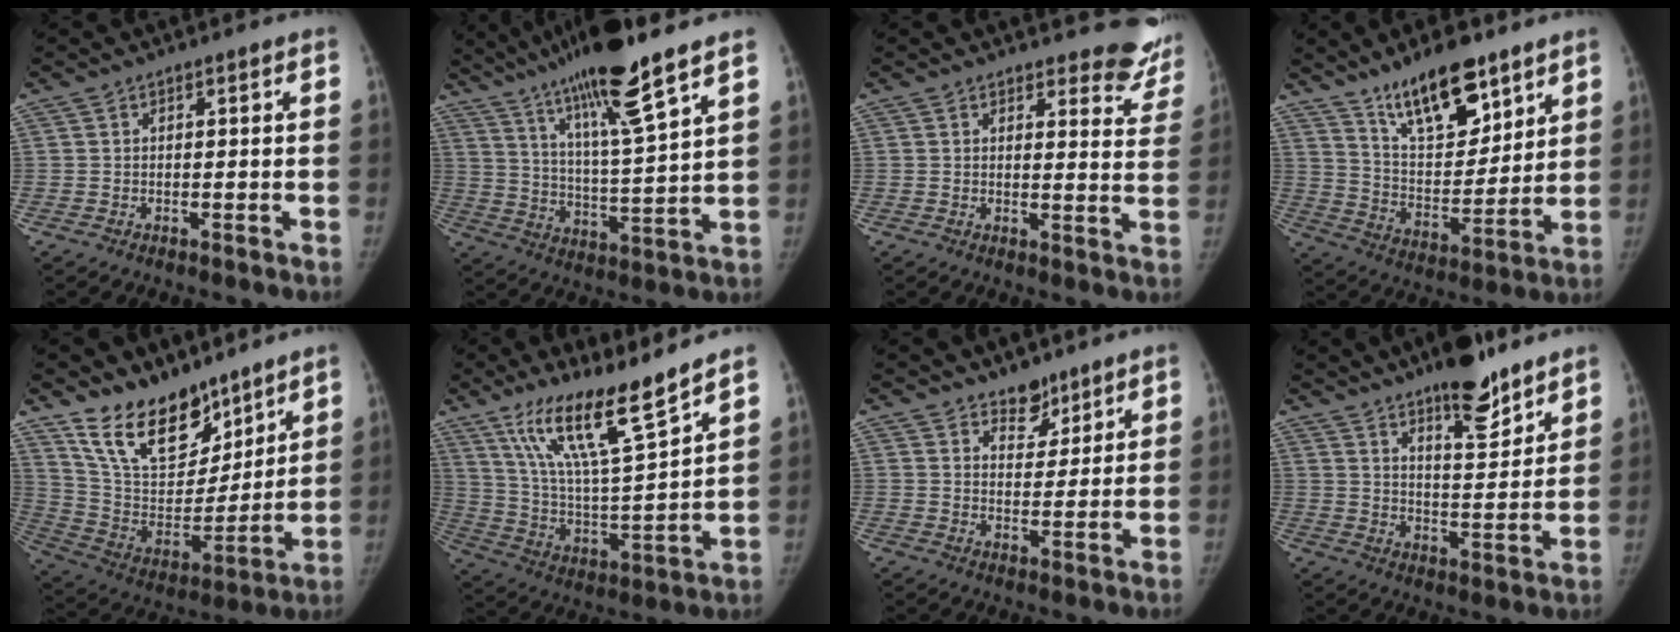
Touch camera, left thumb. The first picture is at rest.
{"total": 17.5, "force": [12.3, 0.7, 12.4], "torque": [-0.207, -0.056, 0.212]}
{"total": 9.8, "force": [9.3, 3.0, 1.2], "torque": [0.034, -0.082, 0.076]}
{"total": 16.6, "force": [11.5, 6.5, 10.0], "torque": [-0.125, -0.073, 0.207]}
{"total": 18.7, "force": [13.7, 9.4, 8.5], "torque": [-0.105, -0.076, 0.253]}
{"total": 17.2, "force": [12.4, 2.1, 11.7], "torque": [-0.193, -0.072, 0.233]}
{"total": 5.9, "force": [4.5, 3.1, 2.2], "torque": [-0.006, -0.034, 0.075]}
{"total": 12.4, "force": [9.1, 3.7, 7.6], "torque": [-0.090, -0.060, 0.144]}